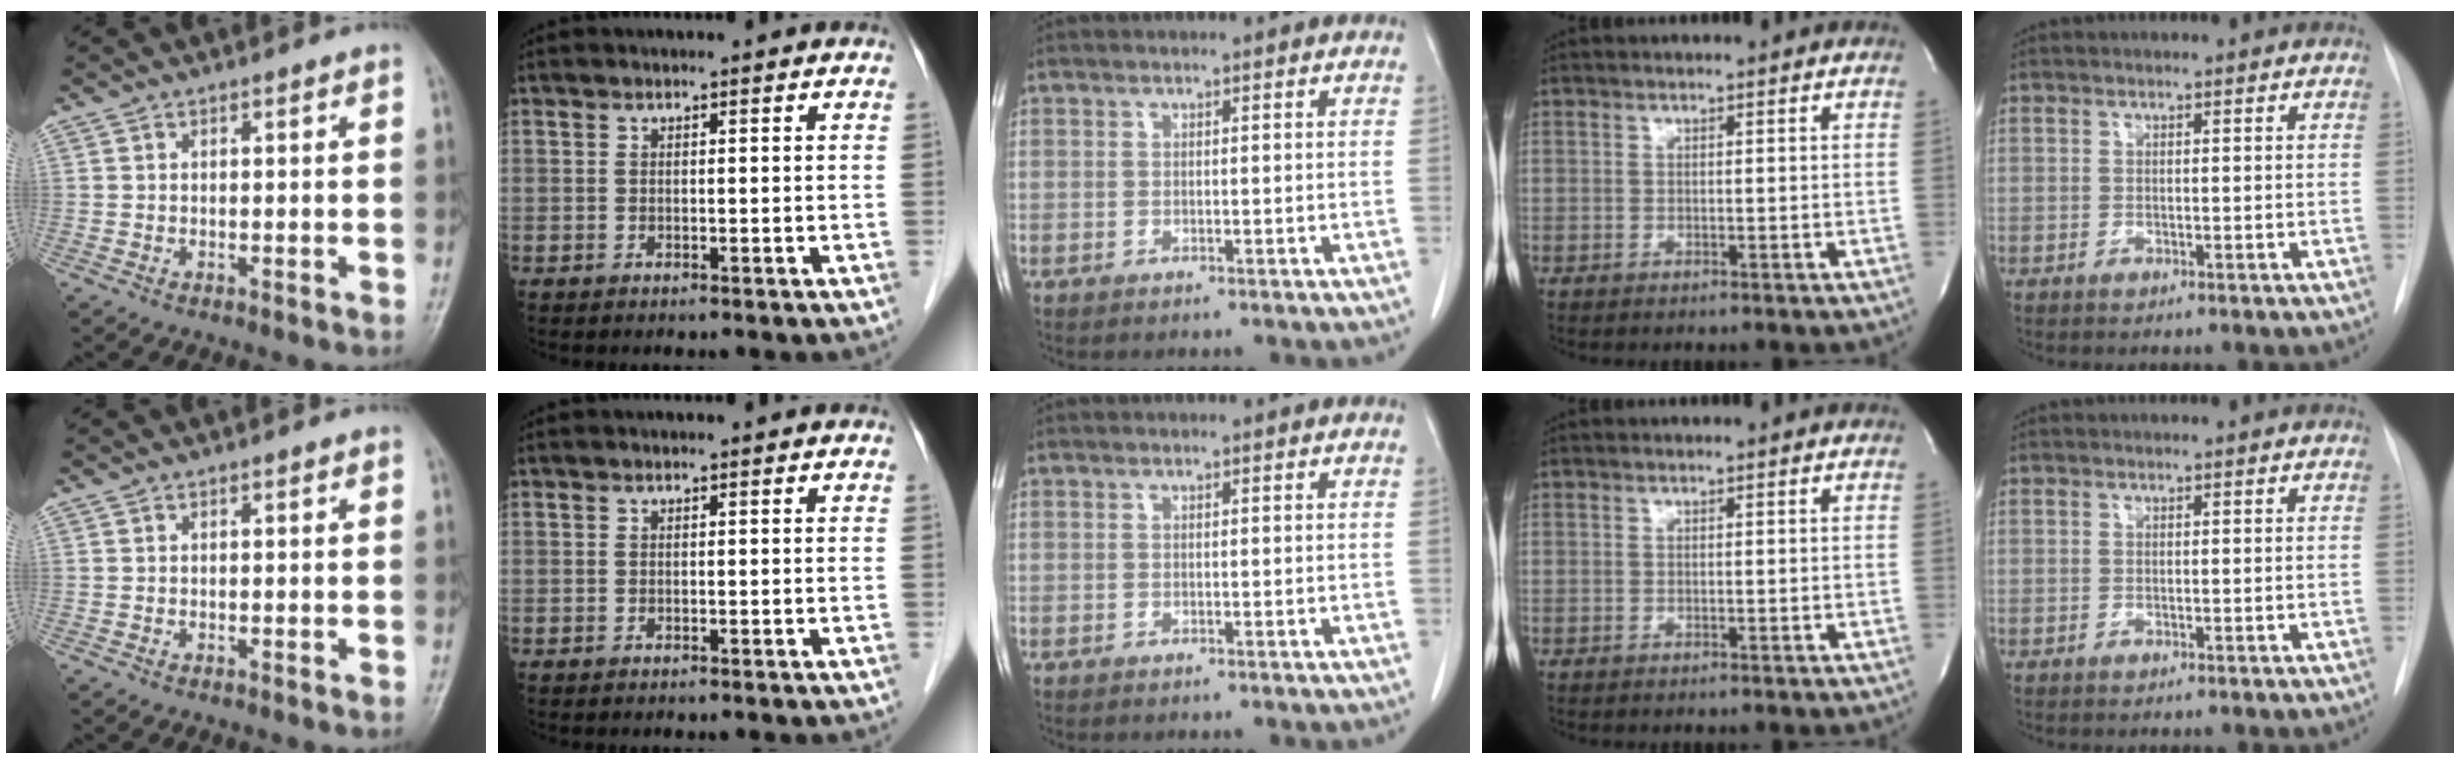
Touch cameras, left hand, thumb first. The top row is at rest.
{}